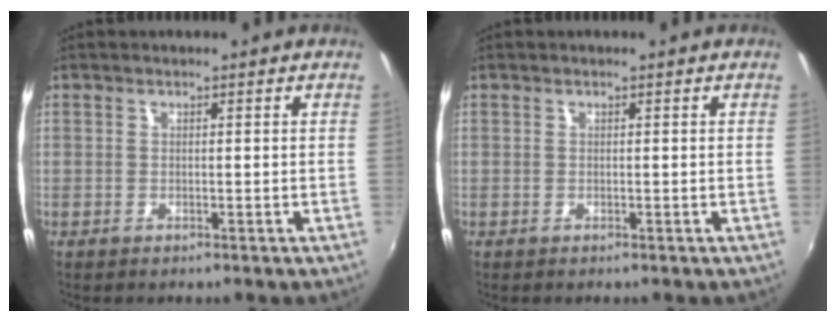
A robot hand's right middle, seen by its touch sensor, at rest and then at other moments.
{"total": 0.0}